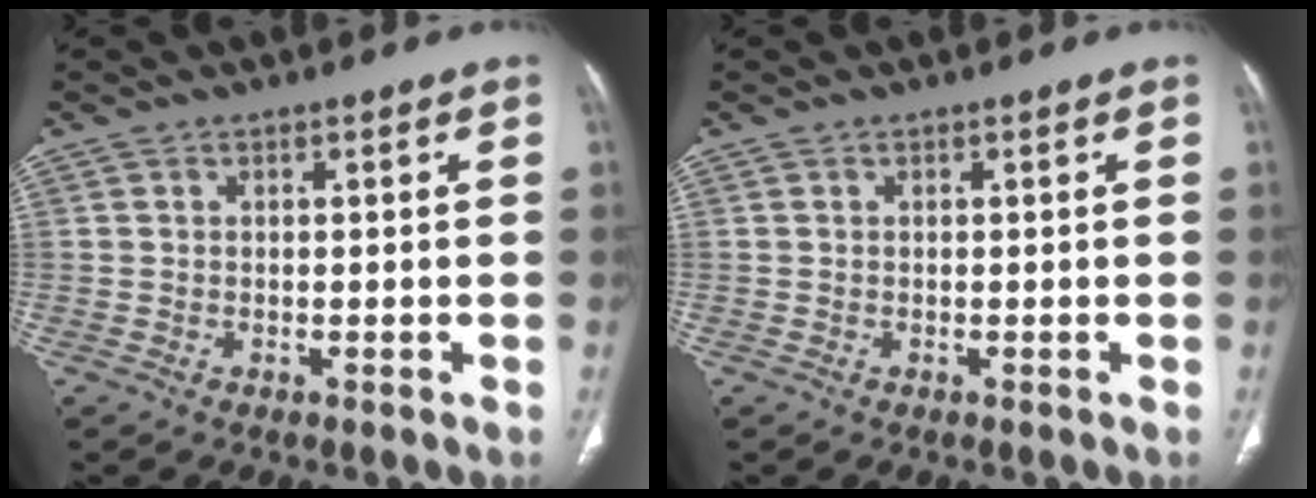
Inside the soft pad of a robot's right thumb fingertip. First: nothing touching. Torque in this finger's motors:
{"motor_torque": [-0.10, 0.10, -0.23, 0.23, 0.04]}